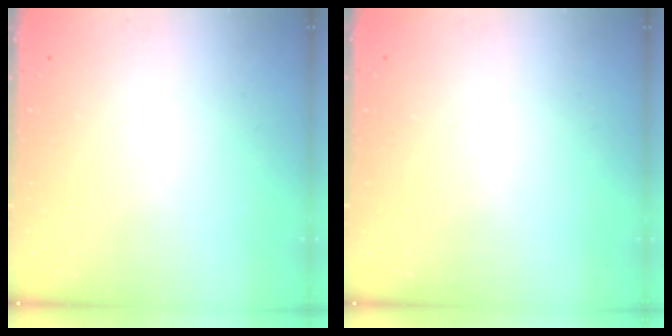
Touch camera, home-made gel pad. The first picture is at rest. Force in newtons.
{"total": 0.0}